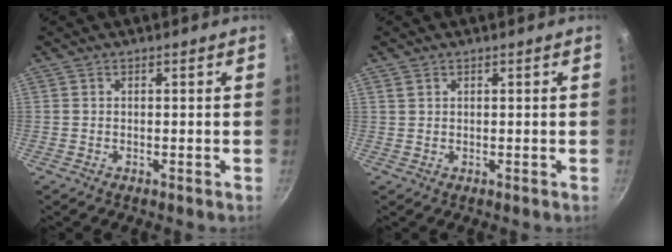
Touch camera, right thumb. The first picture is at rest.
{"total": 1.0, "force": [0.6, 0.7, 0.3], "torque": [-0.005, 0.000, 0.011]}